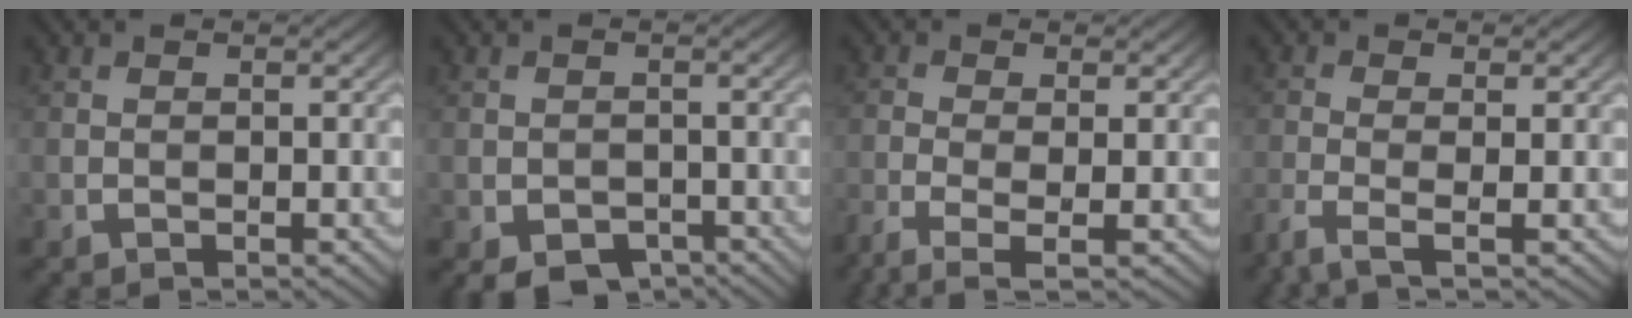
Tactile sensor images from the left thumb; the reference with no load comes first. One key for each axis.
{"total": 3.2, "fx": -2.2, "fy": 1.9, "fz": 1.3, "tx": -0.017, "ty": -0.006, "tz": -0.035}
{"total": 4.1, "fx": -2.3, "fy": 1.3, "fz": 3.1, "tx": -0.078, "ty": -0.010, "tz": -0.049}
{"total": 3.0, "fx": -1.8, "fy": 0.6, "fz": 2.3, "tx": -0.052, "ty": -0.005, "tz": -0.049}